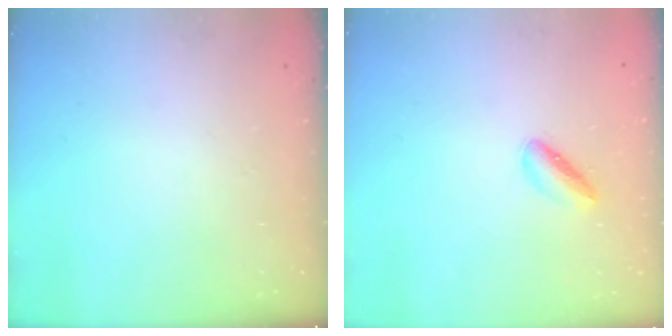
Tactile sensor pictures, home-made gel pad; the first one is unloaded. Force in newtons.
{"total": 2.5, "press": 2.4, "slide": 0.3}